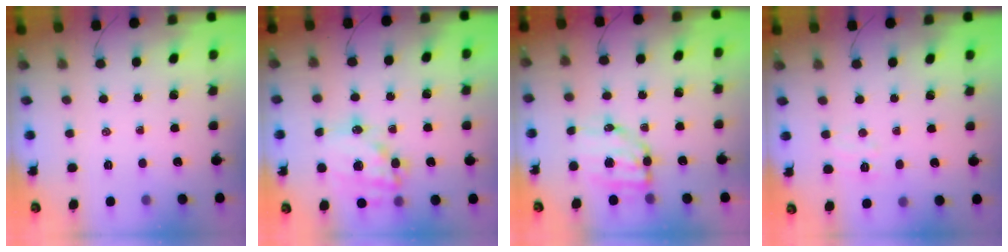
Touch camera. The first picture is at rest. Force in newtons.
{"total": 18.2, "press": 17.8, "slide": 4.0}
{"total": 7.6, "press": 7.5, "slide": 1.5}
{"total": 5.1, "press": 4.9, "slide": 1.2}